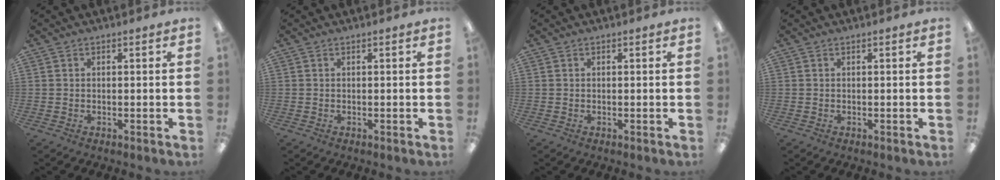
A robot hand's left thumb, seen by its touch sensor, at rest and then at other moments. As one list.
[{"total": 0.0}, {"total": 0.0}, {"total": 0.0}]